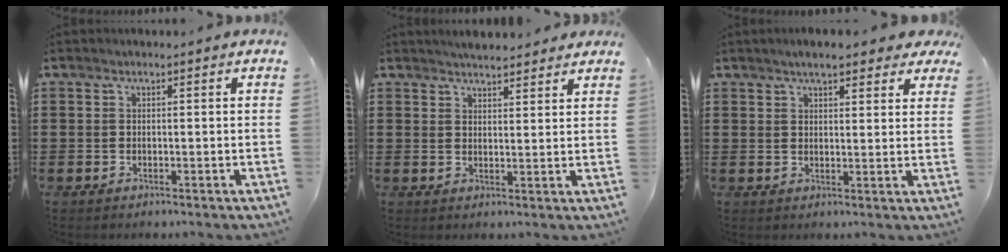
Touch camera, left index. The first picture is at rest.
{"total": 3.2, "force": [3.1, 0.3, 0.6], "torque": [-0.019, -0.005, 0.058]}
{"total": 5.0, "force": [4.0, 1.2, 2.6], "torque": [-0.054, -0.001, 0.071]}